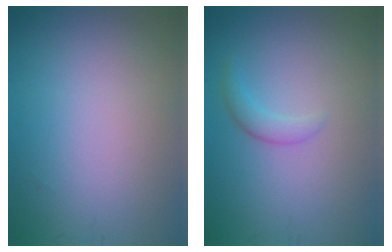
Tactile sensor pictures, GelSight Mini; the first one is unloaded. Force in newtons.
{"total": 1.5, "press": 1.5, "slide": 0.1}